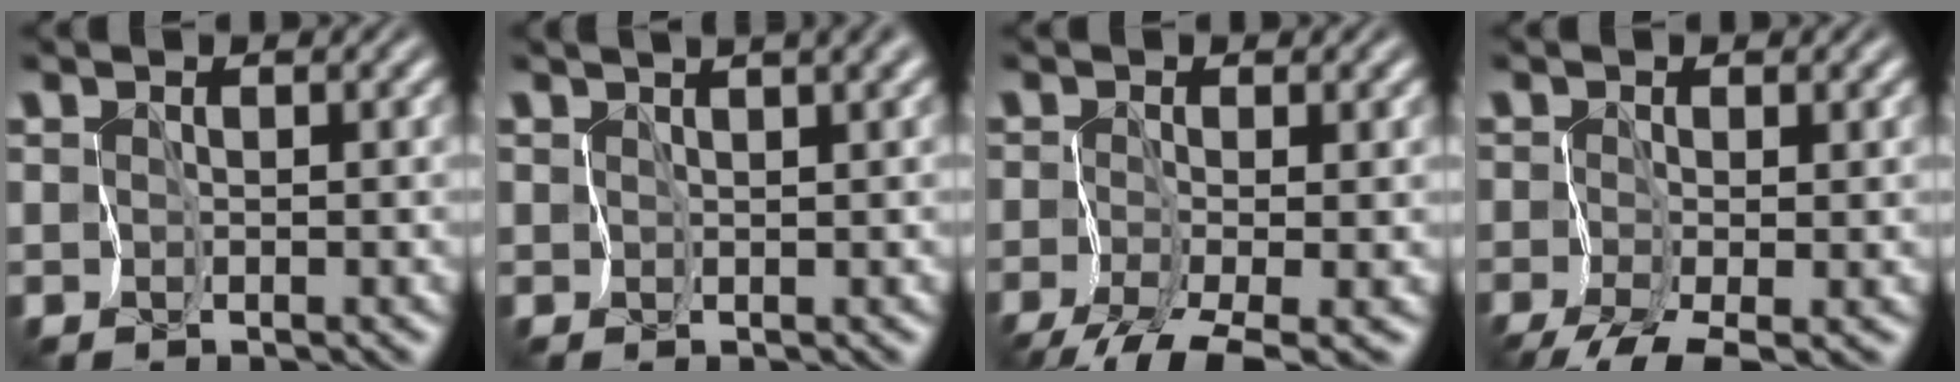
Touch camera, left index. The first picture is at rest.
{"total": 5.1, "force": [3.1, 1.5, 3.8], "torque": [-0.052, 0.026, 0.040]}
{"total": 4.2, "force": [-2.9, 0.6, 2.9], "torque": [-0.046, -0.004, -0.057]}
{"total": 3.5, "force": [-2.2, 0.9, 2.6], "torque": [-0.043, -0.003, -0.042]}